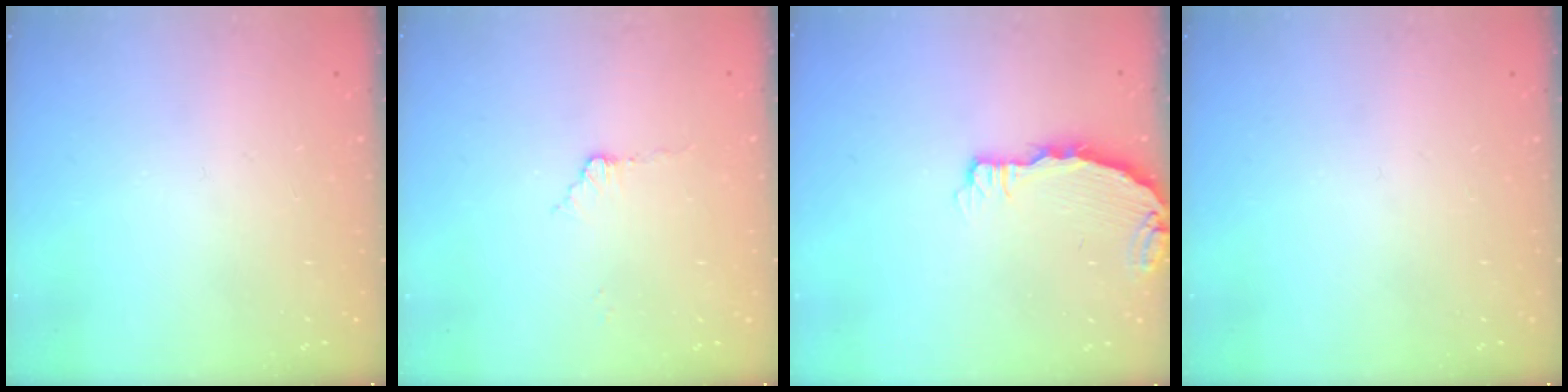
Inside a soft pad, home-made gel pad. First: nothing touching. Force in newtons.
{"total": 3.0, "press": 3.0, "slide": 0.4}
{"total": 5.0, "press": 5.0, "slide": 0.2}
{"total": 0.0}